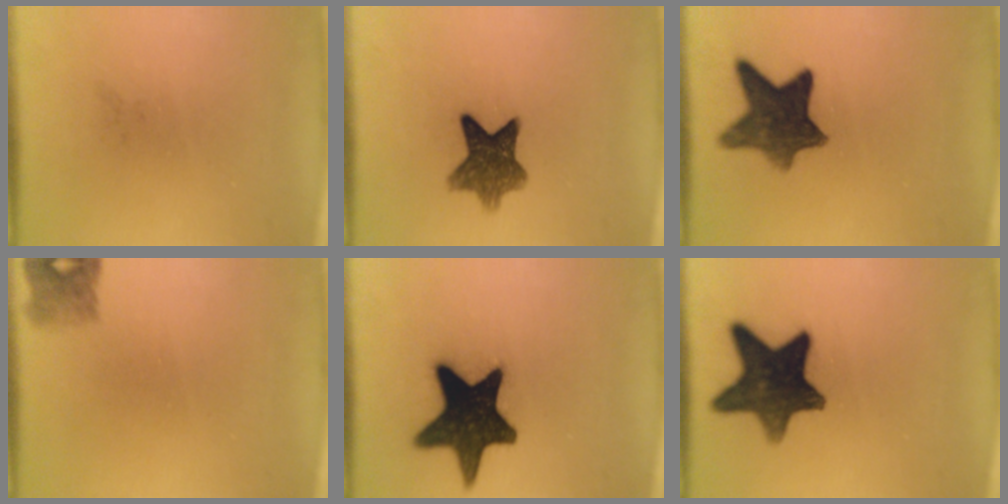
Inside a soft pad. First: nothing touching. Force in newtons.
{"total": 8.0}
{"total": 9.9}
{"total": 2.7}
{"total": 18.0}
{"total": 13.5}